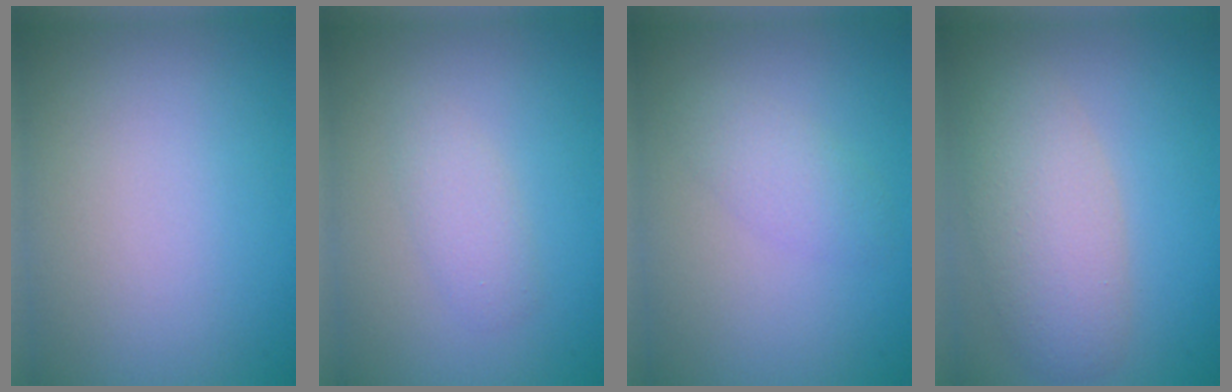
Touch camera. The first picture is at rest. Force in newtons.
{"total": 2.4, "press": 2.4, "slide": 0.2}
{"total": 2.0, "press": 2.0, "slide": 0.2}
{"total": 5.0, "press": 5.0, "slide": 0.3}